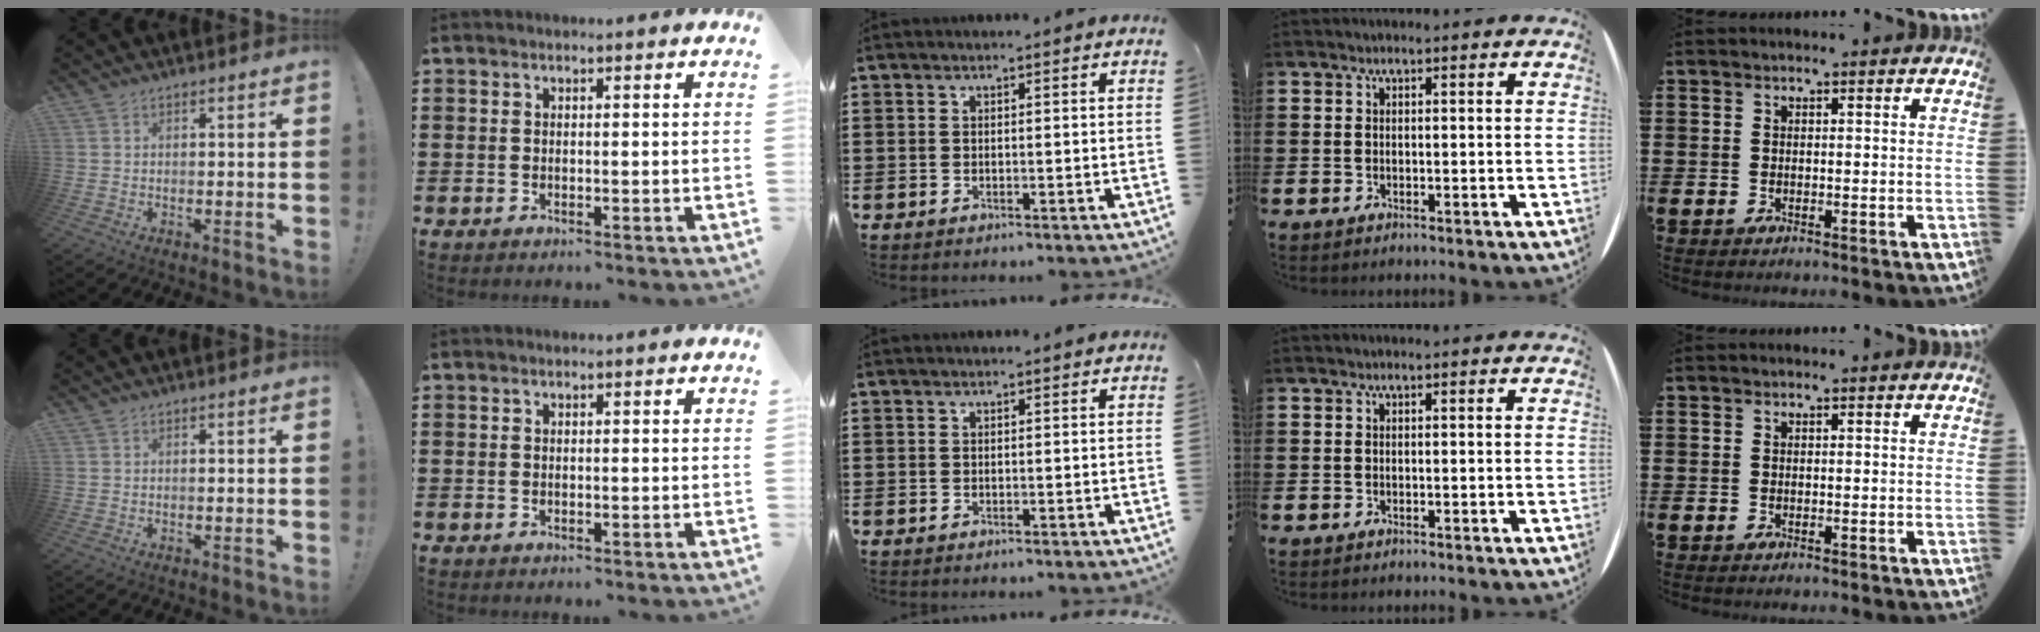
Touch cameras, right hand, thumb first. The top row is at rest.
{}